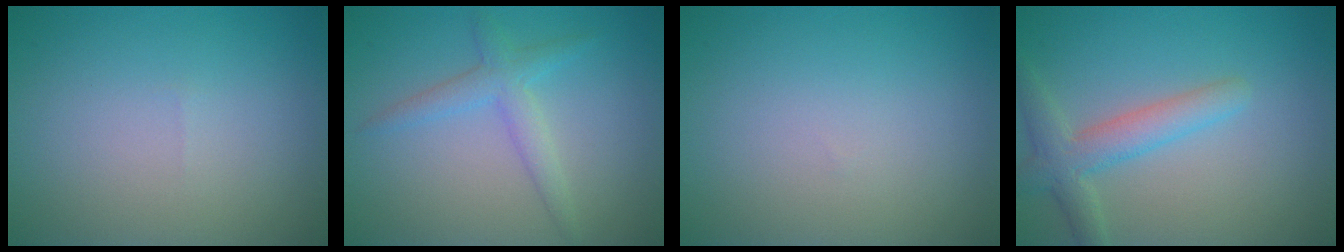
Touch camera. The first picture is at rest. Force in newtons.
{"total": 2.5, "press": 2.5, "slide": 0.1}
{"total": 0.0}
{"total": 3.4, "press": 3.4, "slide": 0.3}